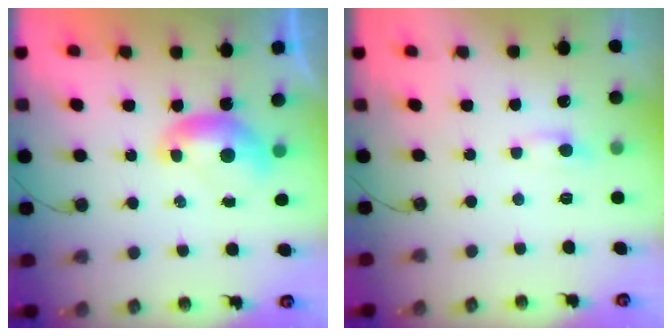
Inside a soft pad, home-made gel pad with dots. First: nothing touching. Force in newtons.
{"total": 0.7, "press": 0.3, "slide": 0.6}